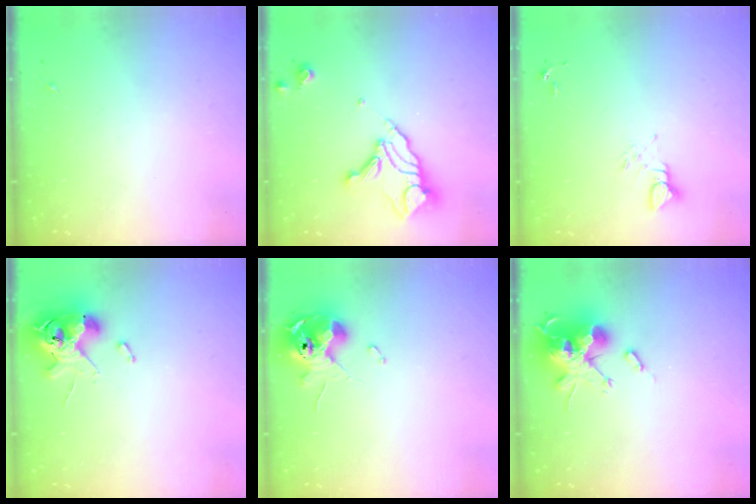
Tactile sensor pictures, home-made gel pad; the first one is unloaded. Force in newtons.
{"total": 14.3, "press": 14.3, "slide": 1.0}
{"total": 3.9, "press": 3.9, "slide": 0.4}
{"total": 11.6, "press": 11.4, "slide": 2.0}
{"total": 10.8, "press": 10.7, "slide": 1.7}
{"total": 18.5, "press": 18.5, "slide": 0.1}